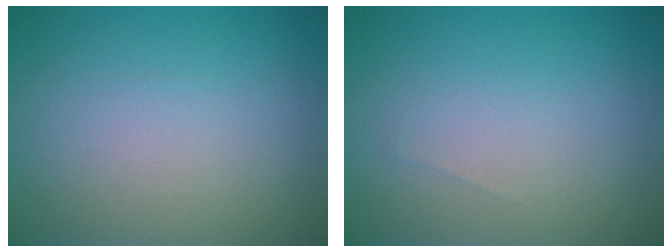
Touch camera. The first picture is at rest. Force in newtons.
{"total": 0.0}